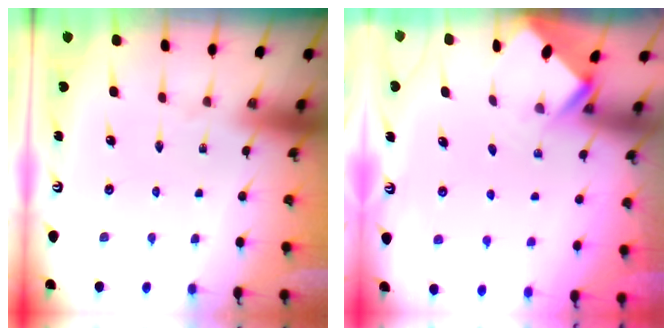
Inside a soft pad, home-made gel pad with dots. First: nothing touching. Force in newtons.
{"total": 2.2, "press": 2.2, "slide": 0.1}